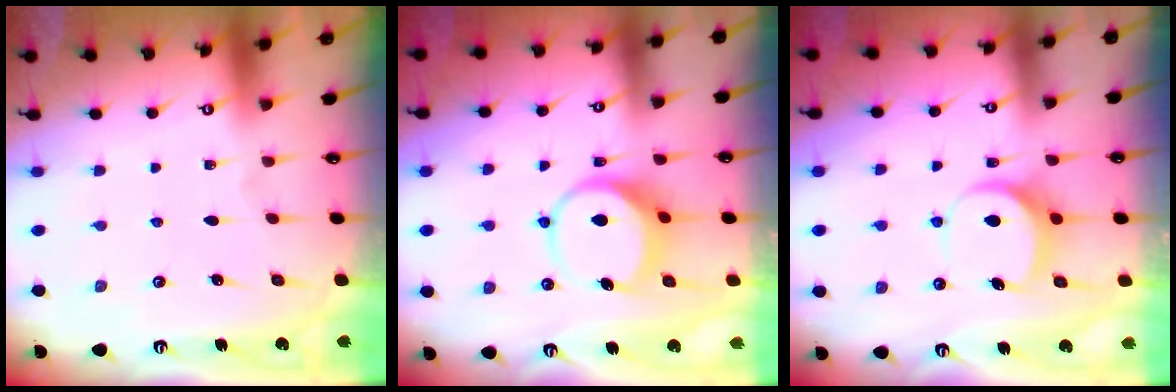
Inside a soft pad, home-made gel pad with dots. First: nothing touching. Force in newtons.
{"total": 9.4, "press": 9.4, "slide": 1.2}
{"total": 7.2, "press": 7.1, "slide": 0.6}